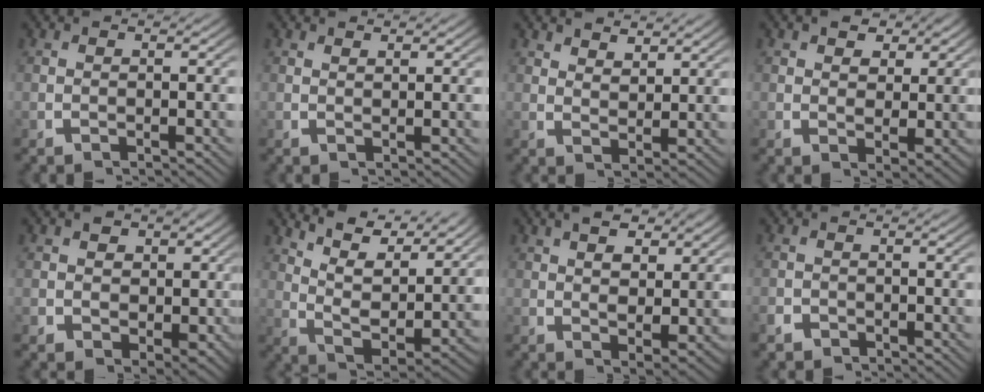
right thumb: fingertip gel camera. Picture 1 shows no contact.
{"total": 1.0, "force": [1.0, -0.1, 0.1], "torque": [-0.002, -0.003, 0.024]}
{"total": 2.8, "force": [2.7, 0.6, 0.7], "torque": [-0.010, -0.007, 0.055]}
{"total": 4.3, "force": [1.8, 3.0, 2.5], "torque": [-0.041, -0.023, 0.038]}
{"total": 6.7, "force": [1.0, 5.5, 3.7], "torque": [-0.060, -0.031, 0.026]}
{"total": 9.1, "force": [4.4, 4.3, 6.7], "torque": [-0.127, -0.018, 0.078]}
{"total": 5.0, "force": [1.9, 3.0, 3.5], "torque": [-0.049, -0.014, 0.037]}
{"total": 1.8, "force": [-1.5, 1.0, 0.1], "torque": [-0.003, -0.011, -0.026]}